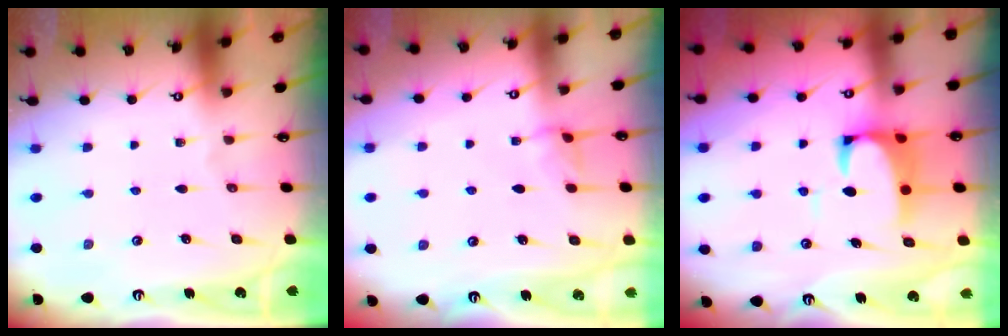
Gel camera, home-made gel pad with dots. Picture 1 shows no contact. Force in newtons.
{"total": 2.7, "press": 2.7, "slide": 0.2}
{"total": 5.1, "press": 4.9, "slide": 1.2}